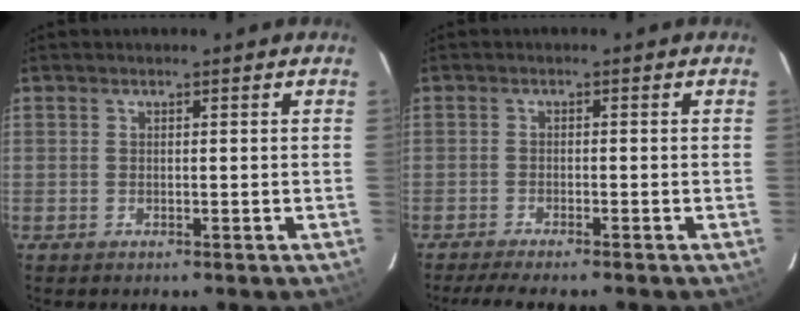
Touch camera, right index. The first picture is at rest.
{"total": 7.6, "force": [-6.5, 0.7, 3.9], "torque": [-0.053, -0.012, -0.099]}